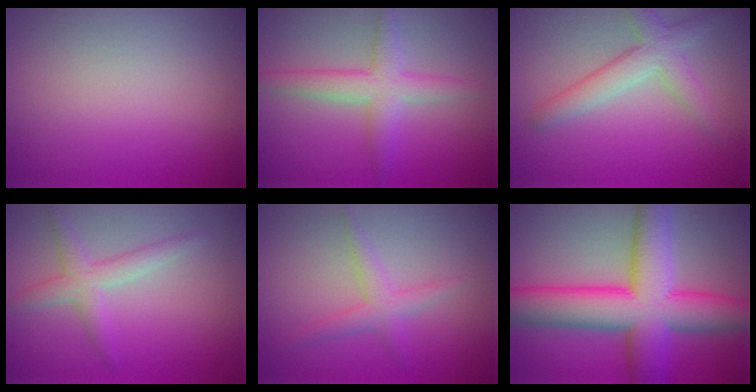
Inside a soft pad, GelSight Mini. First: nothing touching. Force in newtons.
{"total": 3.6, "press": 3.6, "slide": 0.1}
{"total": 3.7, "press": 3.6, "slide": 0.2}
{"total": 2.6, "press": 2.6, "slide": 0.2}
{"total": 2.0, "press": 2.0, "slide": 0.1}
{"total": 11.0, "press": 11.0, "slide": 0.1}